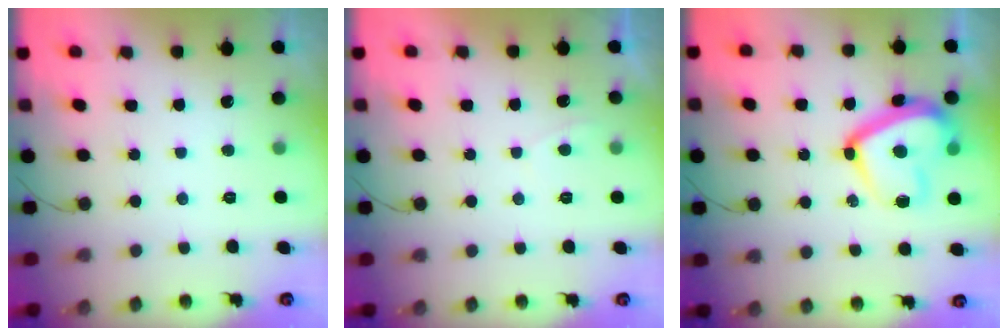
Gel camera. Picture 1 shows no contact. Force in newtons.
{"total": 0.0}
{"total": 17.2, "press": 17.1, "slide": 1.2}